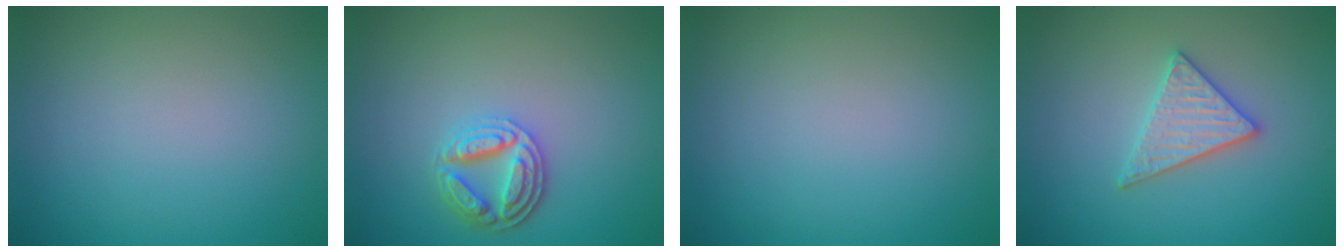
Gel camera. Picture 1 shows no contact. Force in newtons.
{"total": 3.7, "press": 3.3, "slide": 1.7}
{"total": 0.0}
{"total": 2.9, "press": 2.9, "slide": 0.3}